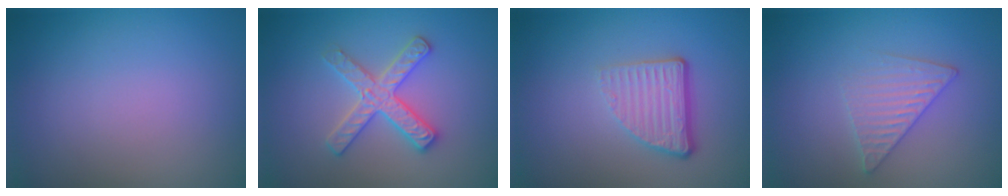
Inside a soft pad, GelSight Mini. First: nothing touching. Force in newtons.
{"total": 2.9, "press": 2.9, "slide": 0.5}
{"total": 4.0, "press": 2.7, "slide": 2.9}
{"total": 2.6, "press": 2.6, "slide": 0.3}